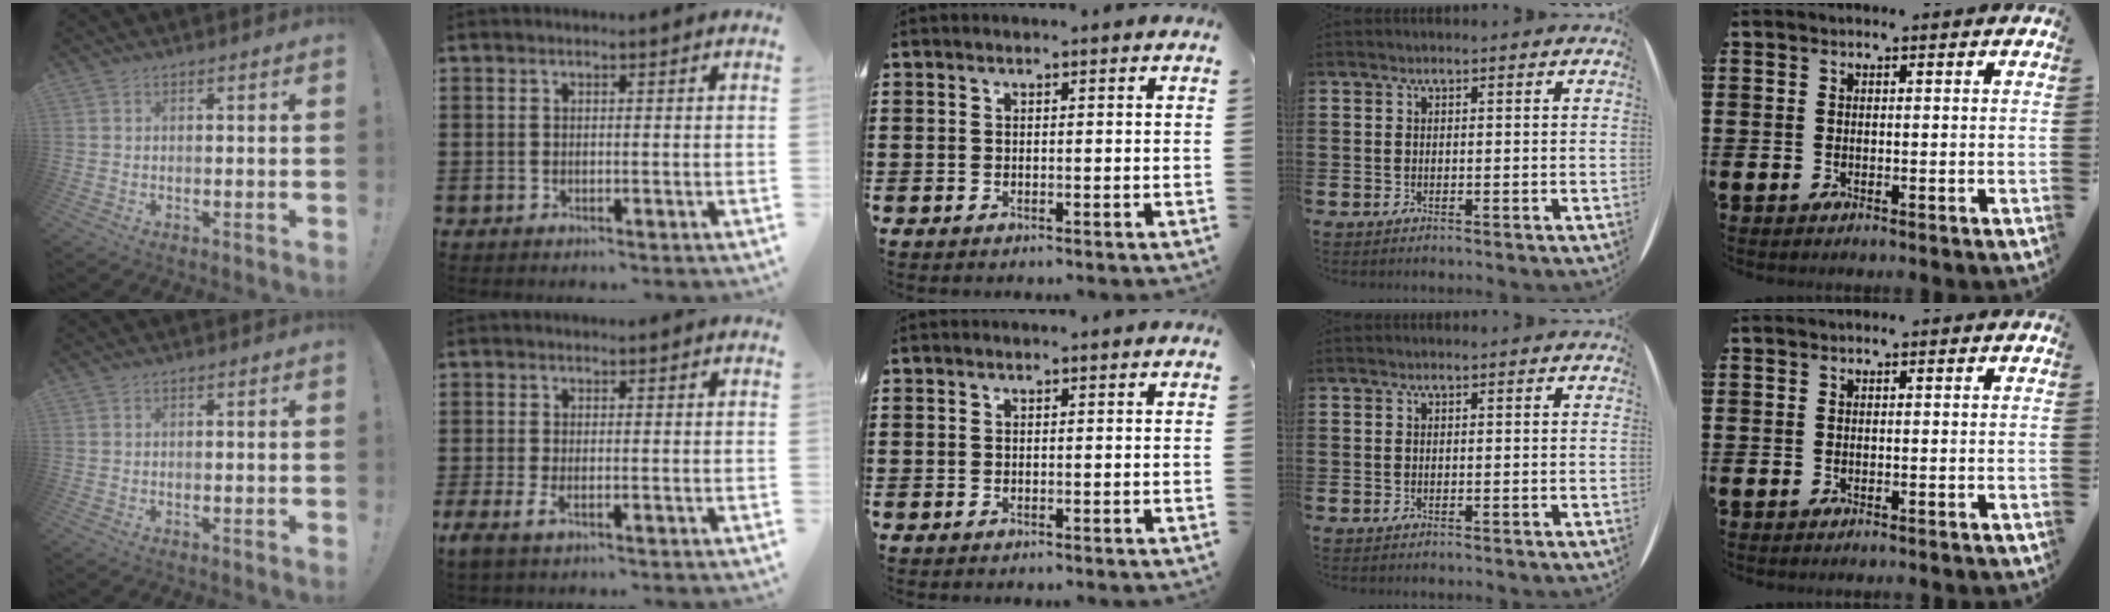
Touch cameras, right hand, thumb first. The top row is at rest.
{"index": {"total": 1.7, "force": [-0.6, 0.5, 1.5], "torque": [-0.042, -0.008, -0.015]}}